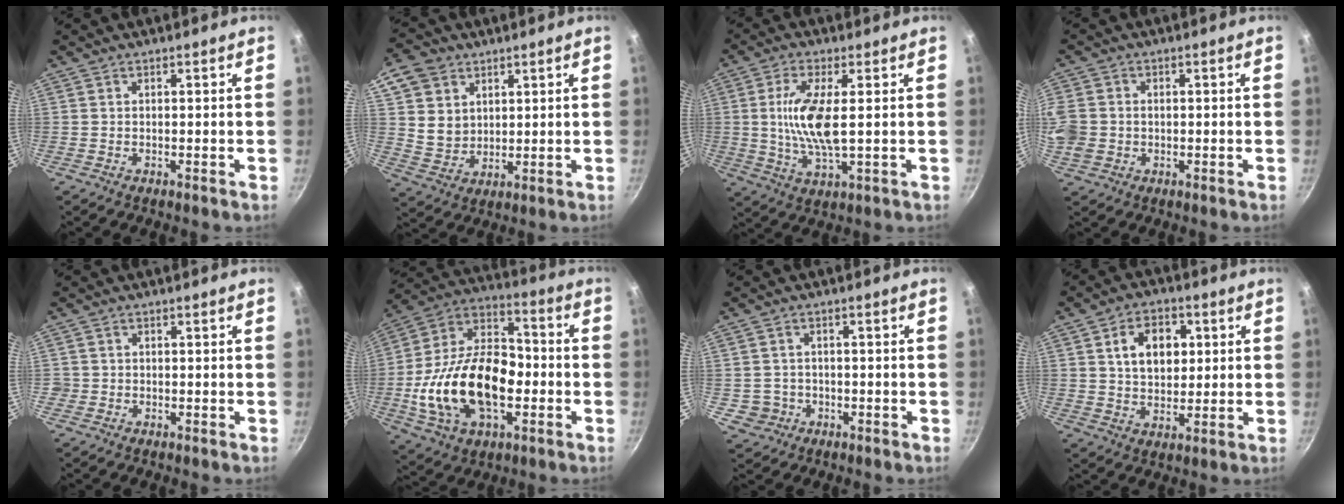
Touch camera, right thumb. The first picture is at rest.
{"total": 9.3, "force": [4.0, 7.6, 3.5], "torque": [-0.029, -0.017, 0.080]}
{"total": 10.3, "force": [1.0, 3.3, 9.7], "torque": [-0.201, -0.007, 0.020]}
{"total": 10.1, "force": [-0.4, 8.8, 4.9], "torque": [-0.127, 0.011, -0.007]}
{"total": 1.2, "force": [-0.3, 1.1, 0.1], "torque": [0.001, 0.004, -0.005]}
{"total": 25.0, "force": [-4.7, 15.4, 19.1], "torque": [-0.335, 0.044, -0.086]}
{"total": 4.1, "force": [-1.0, 3.9, 0.8], "torque": [0.002, 0.017, -0.004]}
{"total": 9.9, "force": [2.5, 6.9, 6.7], "torque": [-0.081, -0.001, 0.040]}